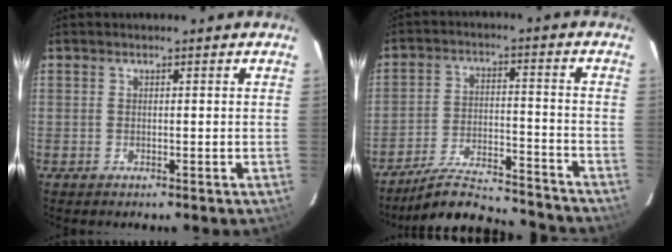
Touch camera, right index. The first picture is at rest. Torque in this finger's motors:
{"motor_torque": [1.00, -1.14, 0.38, 0.04]}